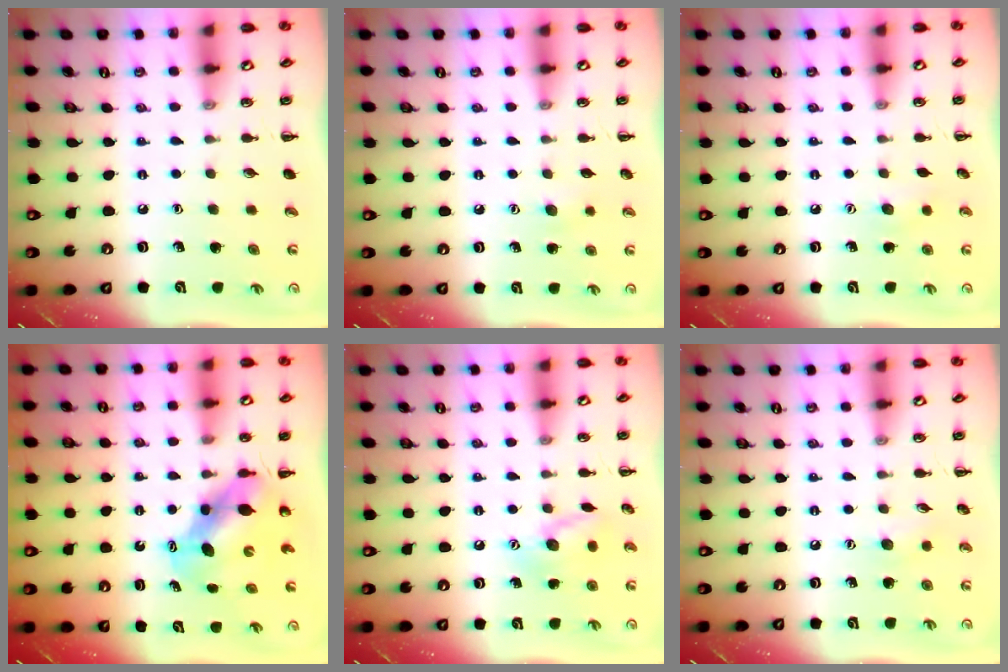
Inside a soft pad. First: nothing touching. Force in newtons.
{"total": 5.5, "press": 5.4, "slide": 1.0}
{"total": 6.0, "press": 5.8, "slide": 1.5}
{"total": 6.4, "press": 6.3, "slide": 1.5}
{"total": 10.4, "press": 10.4, "slide": 0.6}
{"total": 5.6, "press": 5.4, "slide": 1.5}